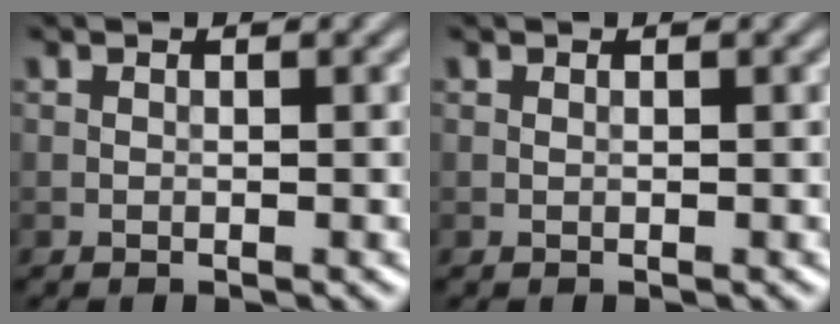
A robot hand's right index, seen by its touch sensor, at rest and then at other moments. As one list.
[{"total": 0.0}]